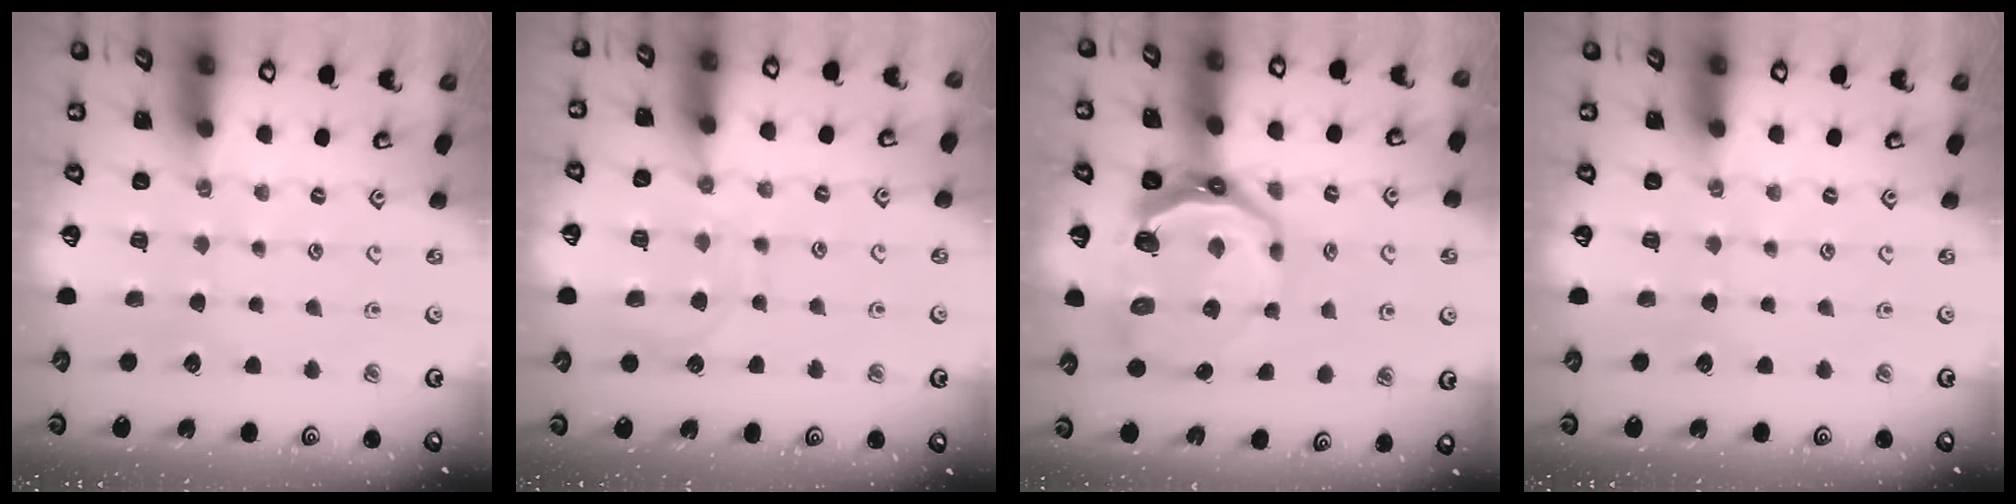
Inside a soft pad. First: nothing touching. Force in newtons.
{"total": 9.8, "press": 9.8, "slide": 0.9}
{"total": 12.7, "press": 11.7, "slide": 5.0}
{"total": 0.0}